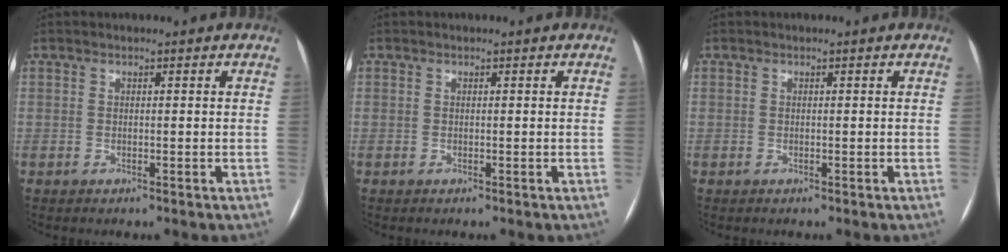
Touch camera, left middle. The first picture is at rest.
{"total": 0.0}
{"total": 0.0}